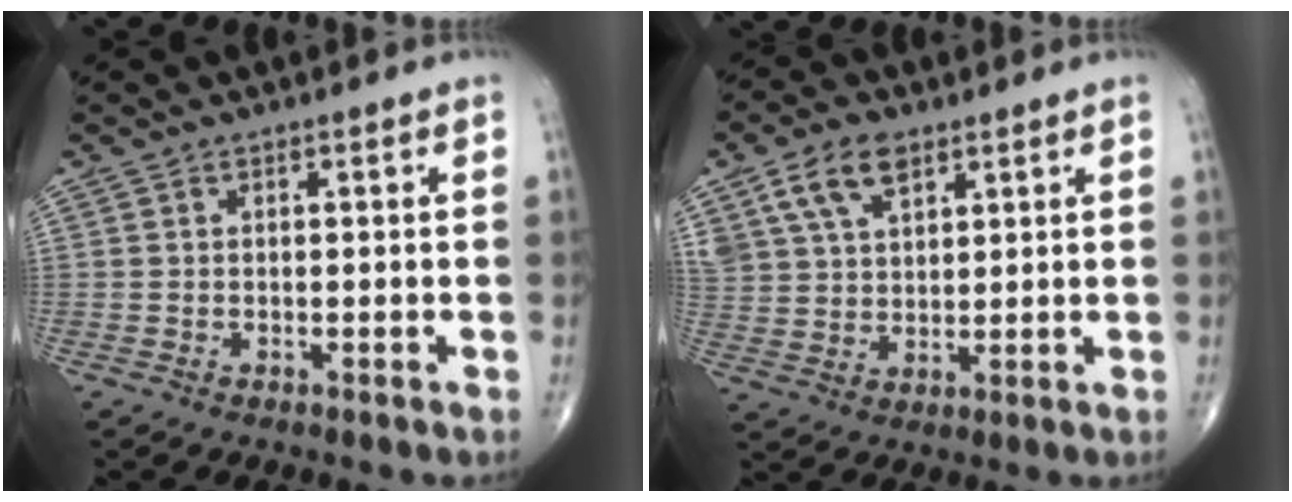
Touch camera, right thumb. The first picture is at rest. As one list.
[{"total": 9.5, "force": [5.3, 5.3, 5.9], "torque": [-0.104, -0.010, 0.106]}]